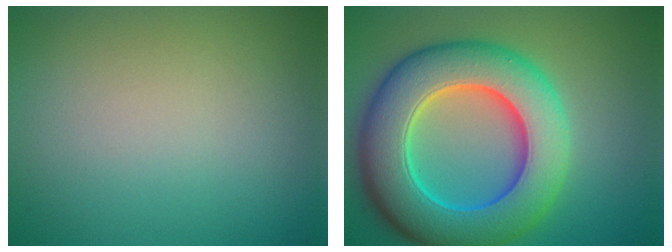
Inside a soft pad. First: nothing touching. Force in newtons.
{"total": 11.8, "press": 11.8, "slide": 0.4}